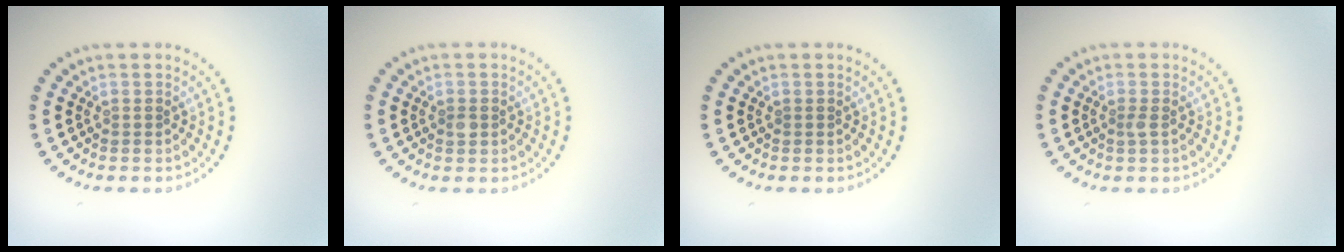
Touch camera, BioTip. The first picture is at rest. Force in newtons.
{"total": 0.9, "press": 0.9, "slide": 0.0}
{"total": 0.0}
{"total": 0.6, "press": 0.5, "slide": 0.3}